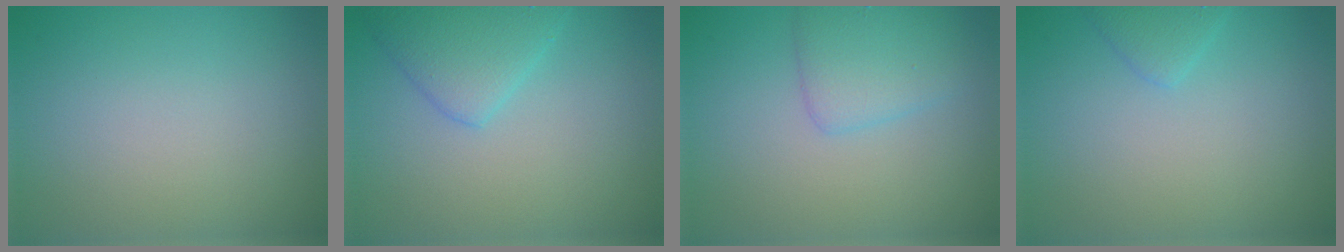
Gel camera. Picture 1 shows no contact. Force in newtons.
{"total": 3.4, "press": 3.4, "slide": 0.2}
{"total": 2.9, "press": 2.9, "slide": 0.0}
{"total": 1.5, "press": 1.5, "slide": 0.1}